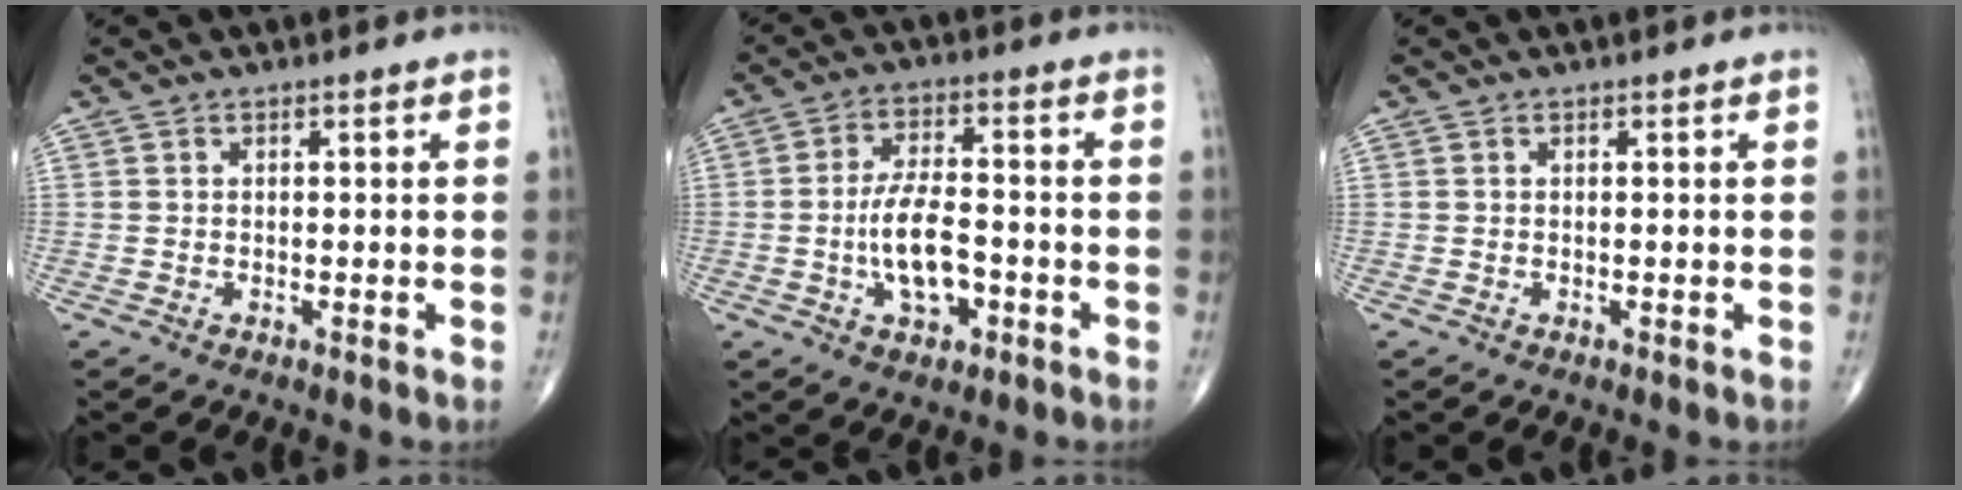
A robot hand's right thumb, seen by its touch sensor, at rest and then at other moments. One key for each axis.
{"total": 9.0, "fx": -2.2, "fy": 4.4, "fz": 7.6, "tx": -0.133, "ty": 0.018, "tz": -0.040}
{"total": 0.0}